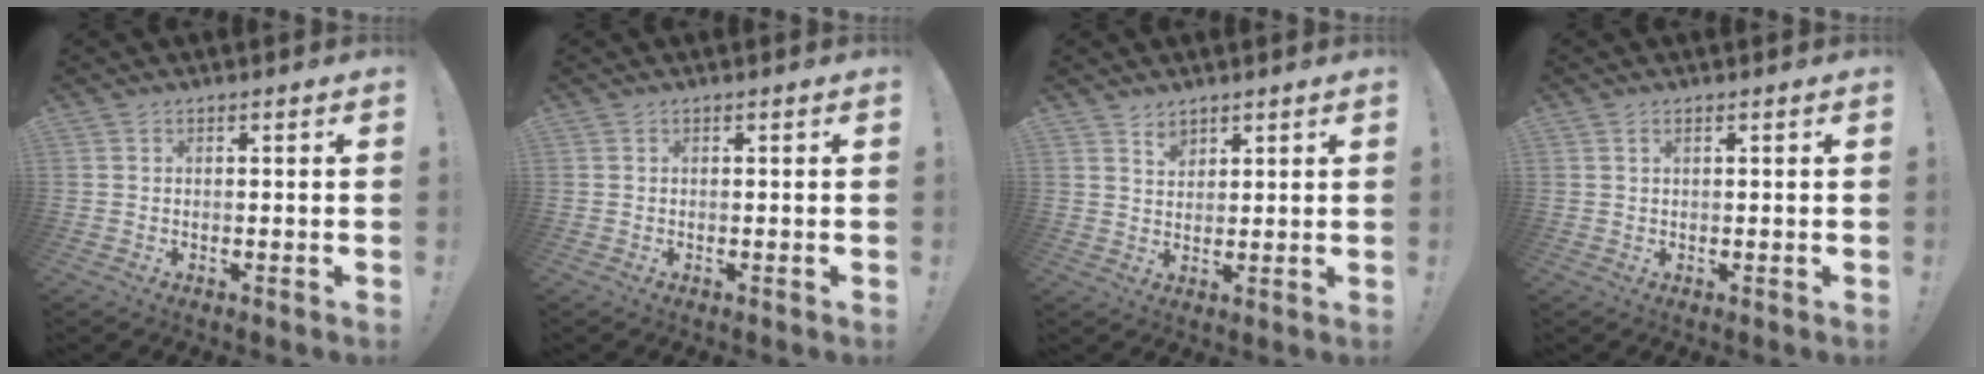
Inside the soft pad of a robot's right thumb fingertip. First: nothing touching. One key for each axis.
{"total": 0.0}
{"total": 3.6, "fx": 2.8, "fy": 2.0, "fz": 0.8, "tx": -0.008, "ty": -0.018, "tz": 0.052}
{"total": 1.2, "fx": 0.7, "fy": 0.5, "fz": 0.8, "tx": -0.008, "ty": -0.002, "tz": 0.012}